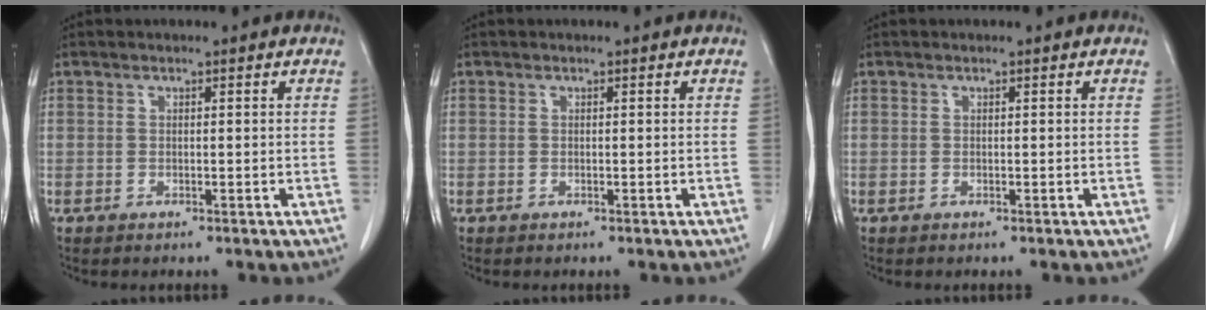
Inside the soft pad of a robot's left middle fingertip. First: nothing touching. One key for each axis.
{"total": 0.0}
{"total": 0.0}